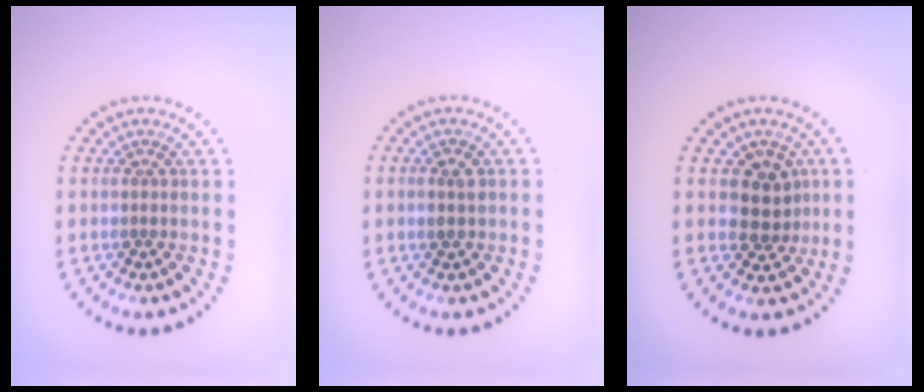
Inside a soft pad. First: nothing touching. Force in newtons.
{"total": 1.4, "press": 1.4, "slide": 0.2}
{"total": 2.9, "press": 2.5, "slide": 1.4}